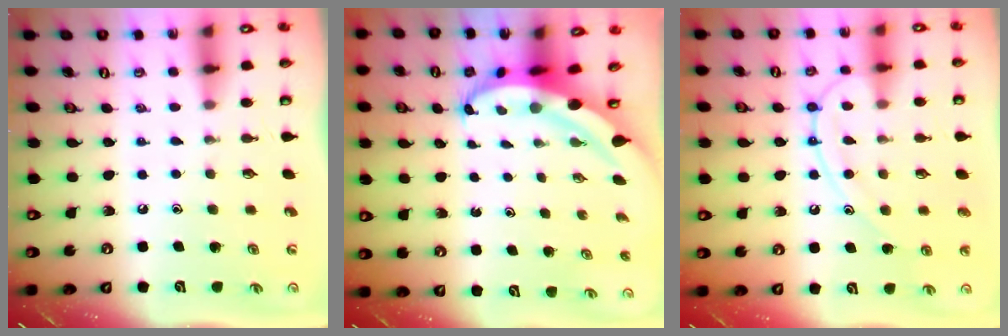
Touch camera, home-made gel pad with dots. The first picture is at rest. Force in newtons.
{"total": 4.7, "press": 4.6, "slide": 0.7}
{"total": 14.0, "press": 14.0, "slide": 1.3}